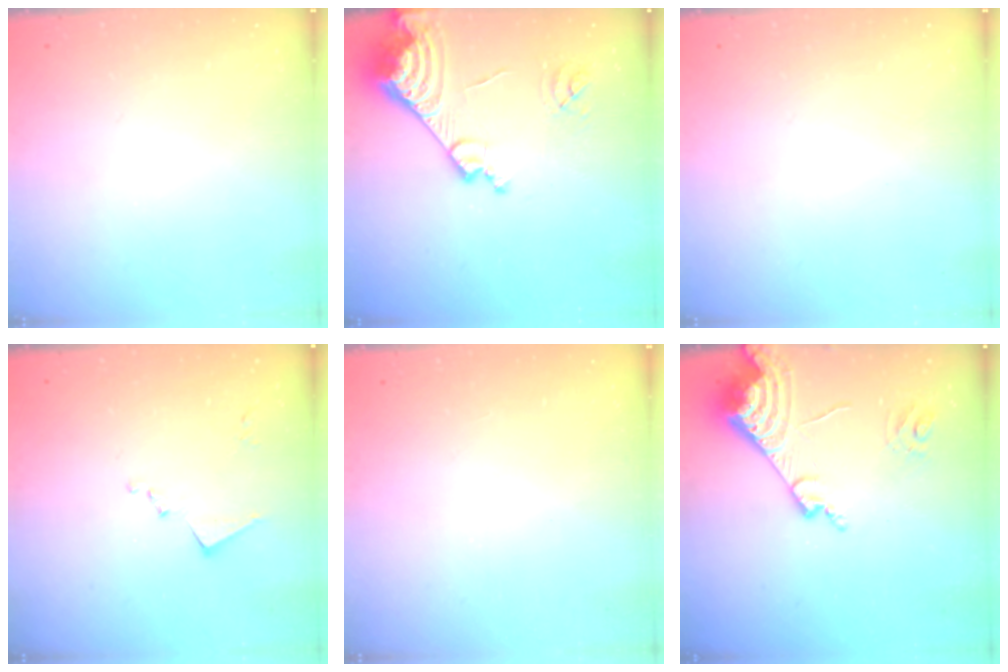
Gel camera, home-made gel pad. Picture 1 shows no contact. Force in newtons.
{"total": 16.2, "press": 16.1, "slide": 1.7}
{"total": 0.0}
{"total": 8.6, "press": 8.6, "slide": 0.4}
{"total": 0.9, "press": 0.9, "slide": 0.4}
{"total": 13.6, "press": 13.6, "slide": 1.5}